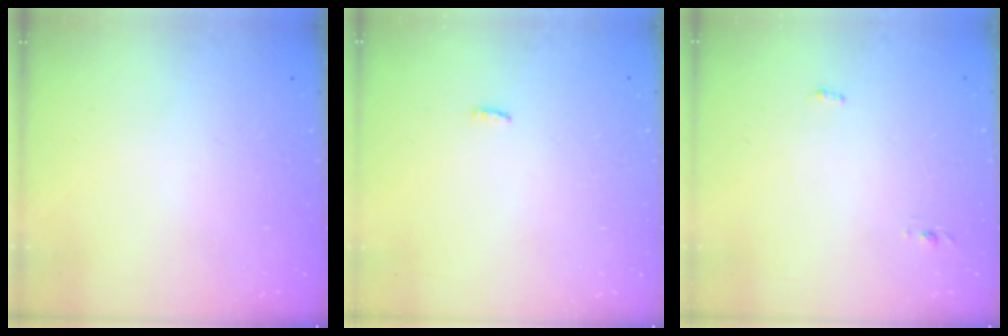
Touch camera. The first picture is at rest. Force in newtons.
{"total": 6.6, "press": 2.7, "slide": 6.1}
{"total": 3.4, "press": 3.2, "slide": 1.1}